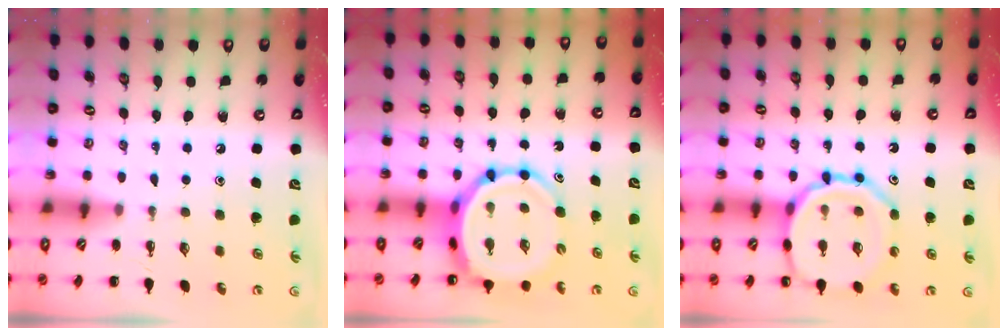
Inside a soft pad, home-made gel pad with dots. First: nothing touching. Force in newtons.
{"total": 9.1, "press": 8.7, "slide": 2.8}
{"total": 15.1, "press": 14.9, "slide": 1.9}